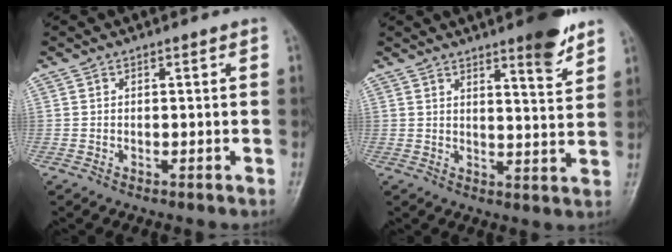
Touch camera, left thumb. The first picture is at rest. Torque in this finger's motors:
{"motor_torque": [1.02, 0.30, 0.80, -0.66, 0.27]}